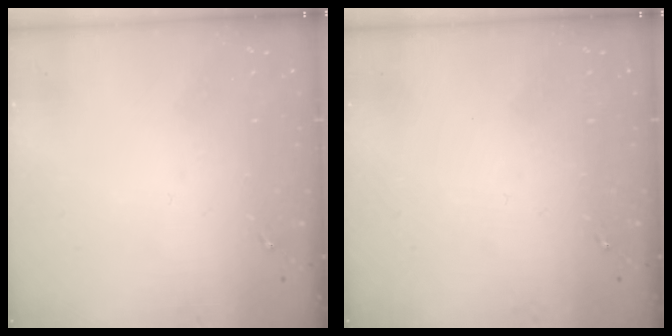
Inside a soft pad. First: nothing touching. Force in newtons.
{"total": 0.0}